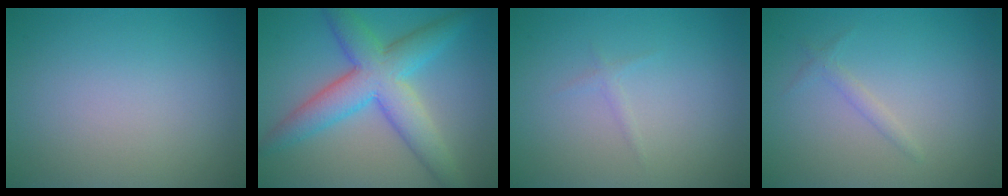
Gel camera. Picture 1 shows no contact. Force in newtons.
{"total": 7.2, "press": 7.2, "slide": 0.0}
{"total": 0.6, "press": 0.6, "slide": 0.1}
{"total": 0.9, "press": 0.9, "slide": 0.1}